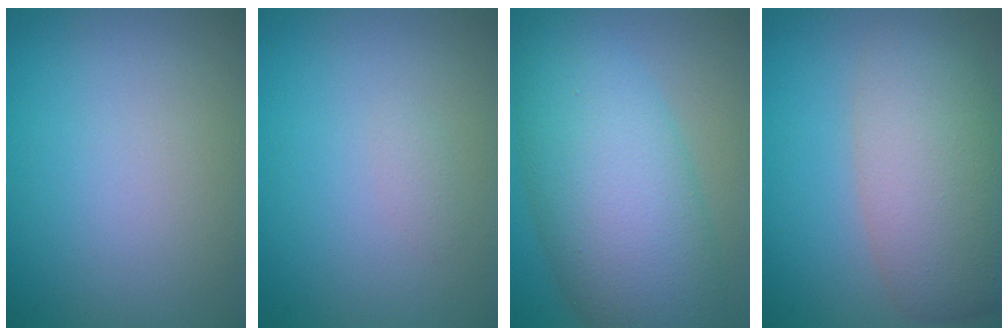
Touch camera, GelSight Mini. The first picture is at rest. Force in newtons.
{"total": 0.6, "press": 0.6, "slide": 0.0}
{"total": 10.4, "press": 10.4, "slide": 0.3}
{"total": 7.6, "press": 7.6, "slide": 0.3}